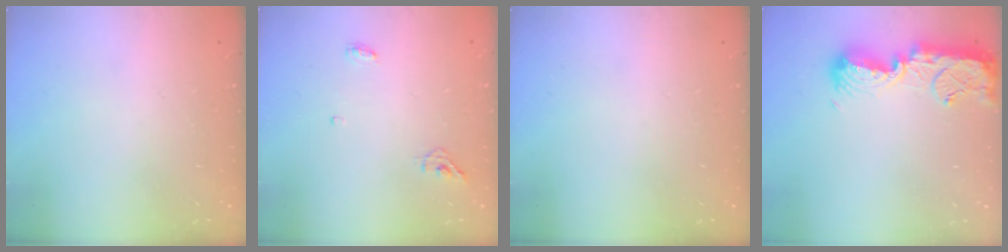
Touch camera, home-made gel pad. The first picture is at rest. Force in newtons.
{"total": 4.6, "press": 4.5, "slide": 1.0}
{"total": 0.0}
{"total": 15.6, "press": 15.6, "slide": 0.7}